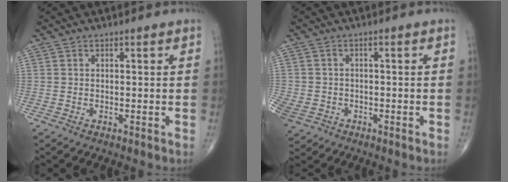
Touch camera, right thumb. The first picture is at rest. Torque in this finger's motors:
{"motor_torque": [0.59, 0.63, 0.92, -0.31, 0.14]}